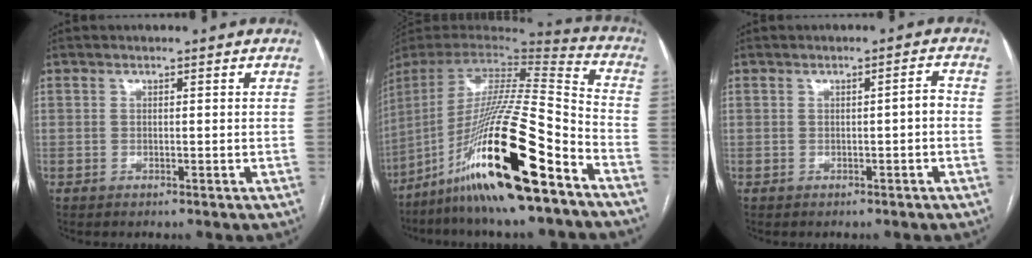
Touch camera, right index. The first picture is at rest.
{"total": 26.3, "force": [-14.8, 1.8, 21.7], "torque": [-0.410, -0.039, -0.270]}
{"total": 1.6, "force": [-0.3, 0.2, 1.6], "torque": [-0.019, 0.004, -0.005]}